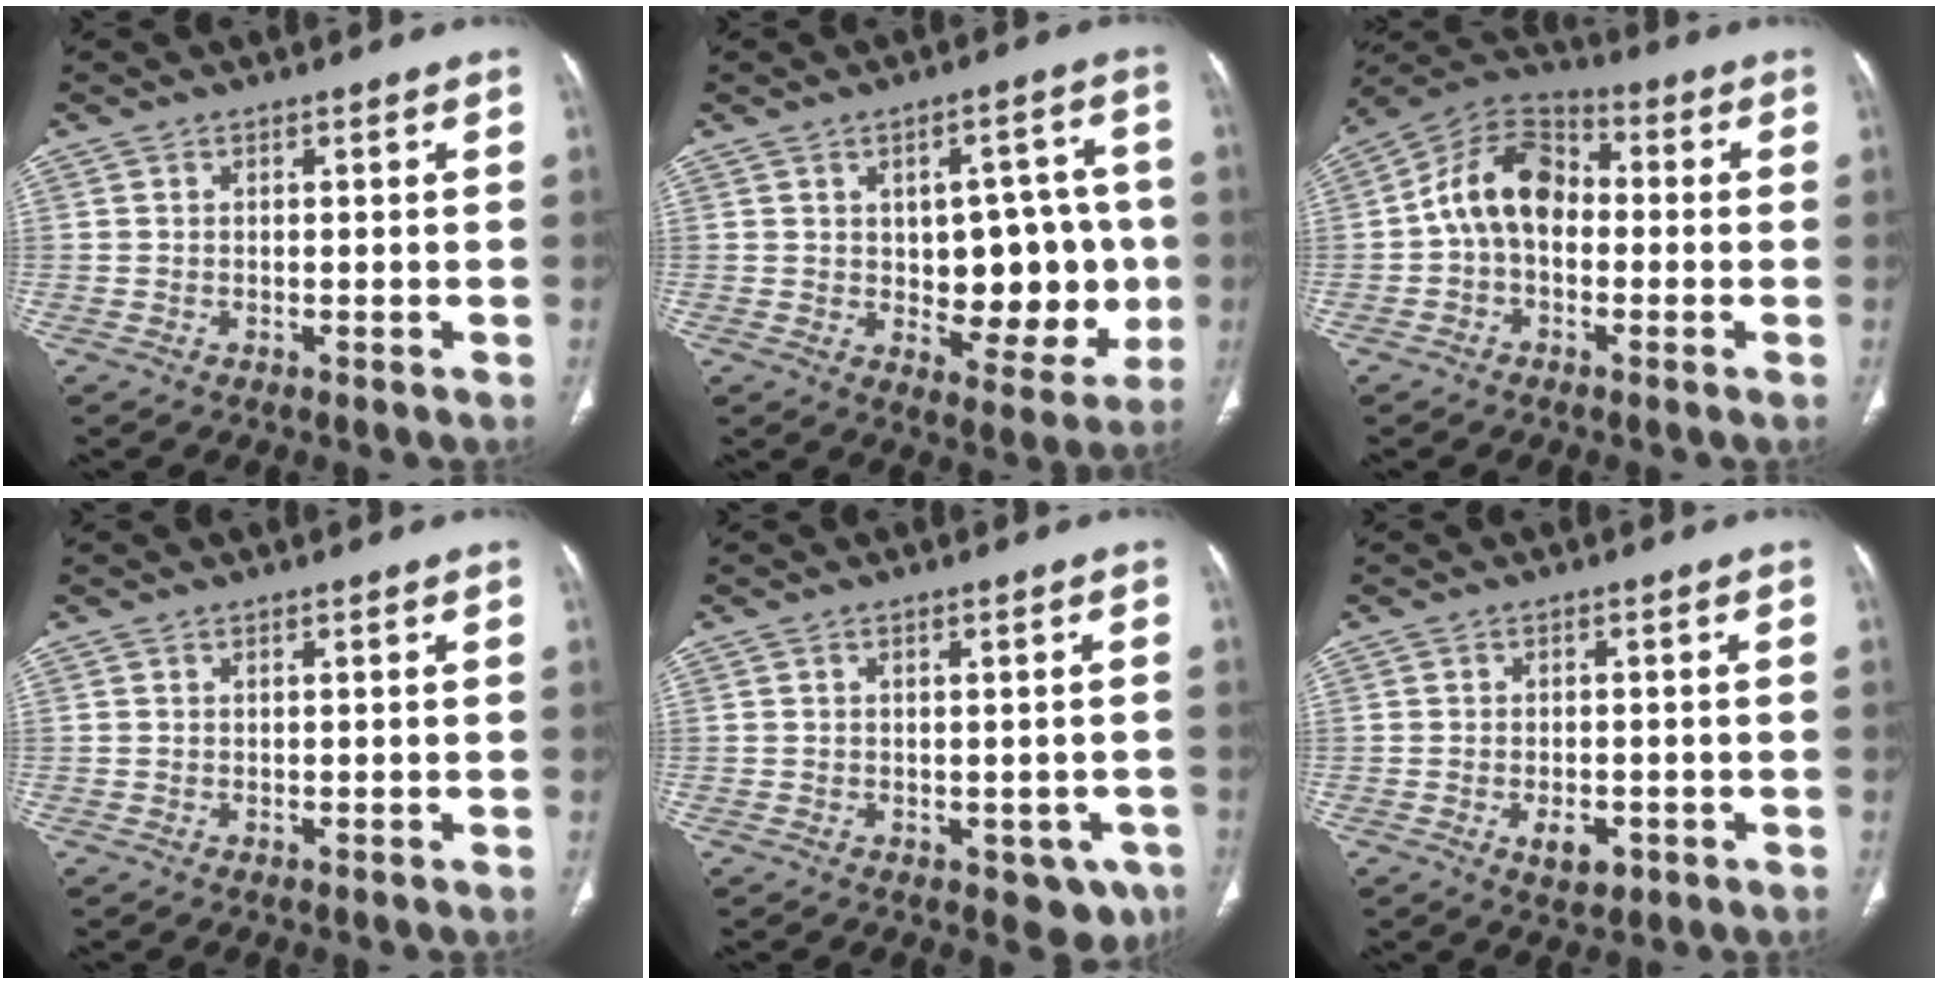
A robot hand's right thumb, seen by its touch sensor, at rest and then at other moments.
{"total": 15.9, "force": [-0.7, 8.9, 13.1], "torque": [-0.116, 0.009, 0.005]}
{"total": 12.0, "force": [-0.7, 8.4, 8.5], "torque": [-0.130, 0.036, -0.031]}
{"total": 0.0}
{"total": 4.8, "force": [-1.7, 3.1, 3.2], "torque": [-0.009, 0.001, -0.014]}
{"total": 4.2, "force": [-1.6, 2.4, 3.0], "torque": [-0.041, 0.005, -0.017]}